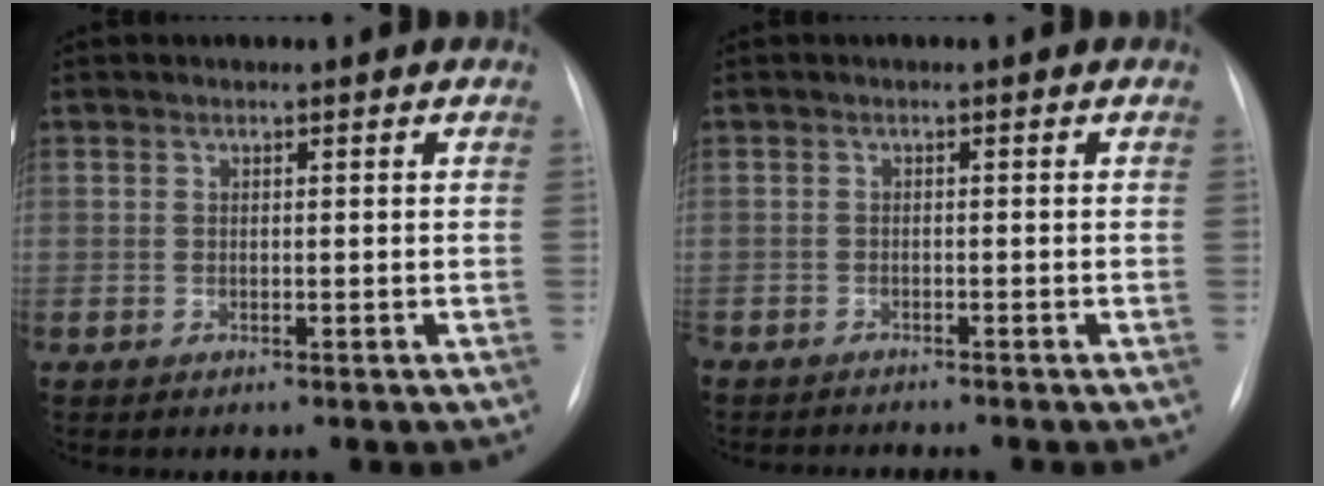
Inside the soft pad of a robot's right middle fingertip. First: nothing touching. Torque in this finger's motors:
{"motor_torque": [0.16, -0.13, 0.10, 0.07]}